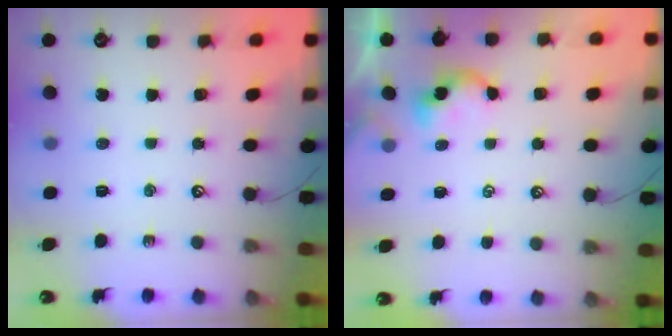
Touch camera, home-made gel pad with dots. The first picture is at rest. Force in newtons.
{"total": 1.9, "press": 1.9, "slide": 0.1}